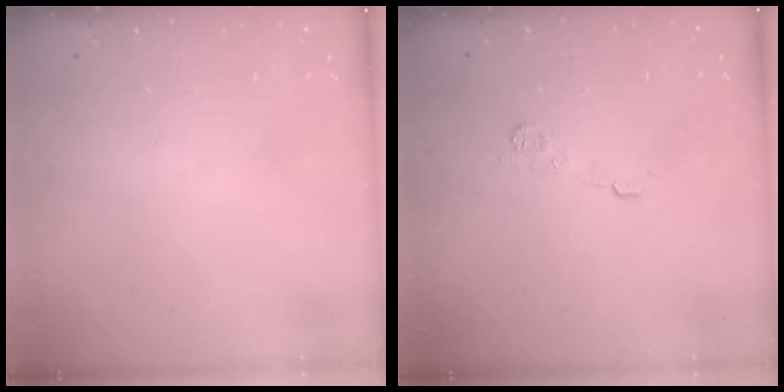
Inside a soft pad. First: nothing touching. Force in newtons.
{"total": 5.6, "press": 5.6, "slide": 0.7}